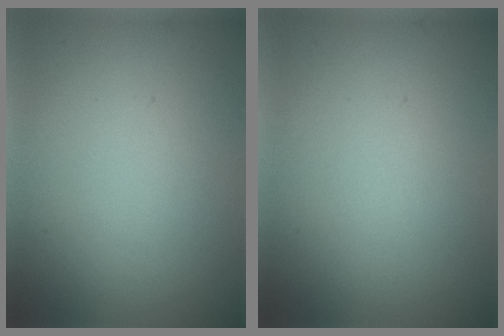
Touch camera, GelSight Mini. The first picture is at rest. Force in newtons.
{"total": 0.0}